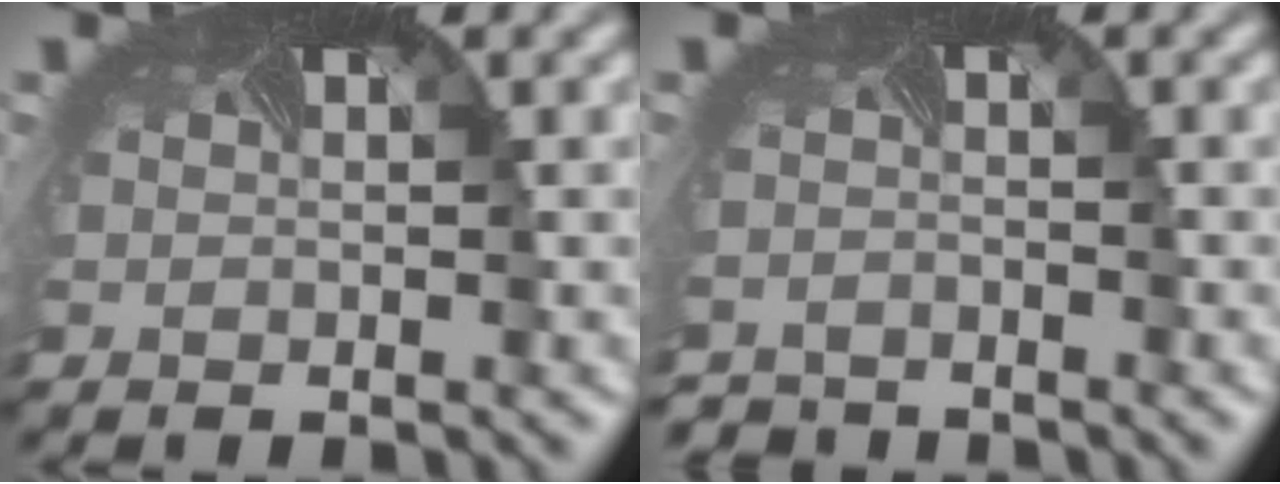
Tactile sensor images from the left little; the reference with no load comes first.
{"total": 2.8, "force": [-2.7, 0.0, -0.7], "torque": [0.005, -0.019, -0.051]}